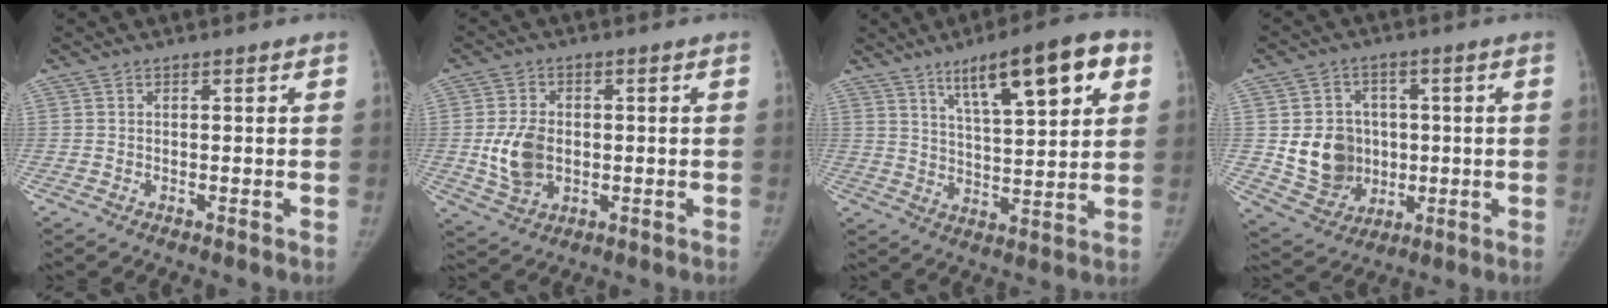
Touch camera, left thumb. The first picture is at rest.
{"total": 8.6, "force": [-0.5, 6.1, 6.0], "torque": [-0.105, -0.001, -0.001]}
{"total": 15.6, "force": [7.7, 4.4, 12.8], "torque": [-0.169, -0.021, 0.120]}
{"total": 12.3, "force": [0.0, 10.6, 6.1], "torque": [-0.068, -0.004, 0.019]}